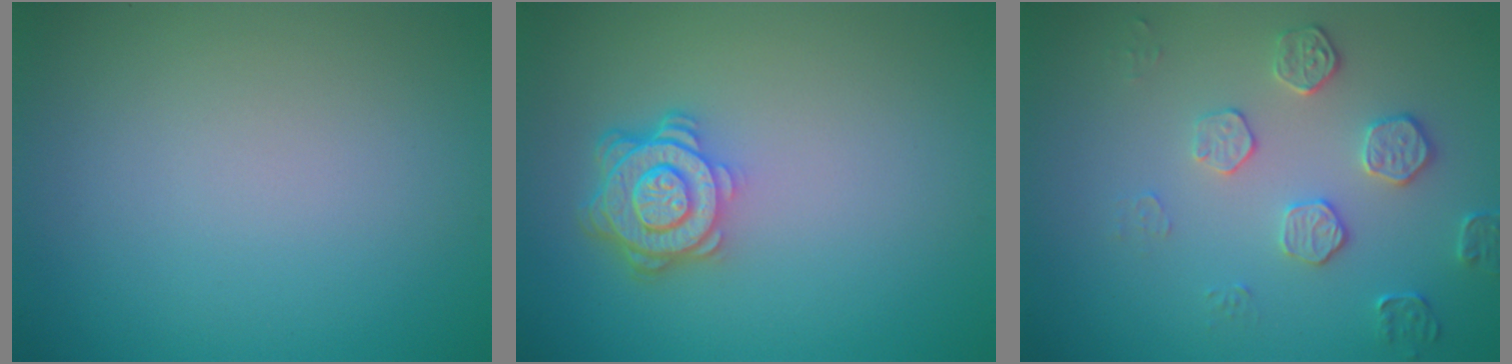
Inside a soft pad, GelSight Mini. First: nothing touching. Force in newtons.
{"total": 4.7, "press": 3.7, "slide": 3.0}
{"total": 2.2, "press": 1.8, "slide": 1.2}